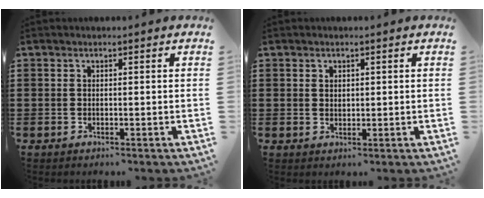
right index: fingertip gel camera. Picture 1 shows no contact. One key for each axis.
{"total": 1.1, "fx": 0.8, "fy": 0.7, "fz": 0.3, "tx": -0.007, "ty": 0.003, "tz": 0.015}